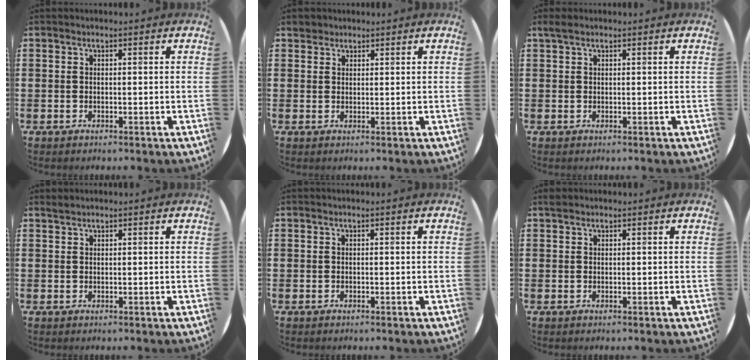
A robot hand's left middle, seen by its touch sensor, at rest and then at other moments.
{"total": 1.6, "force": [1.5, 0.8, 0.0], "torque": [0.006, 0.001, 0.027]}
{"total": 0.9, "force": [0.7, 0.4, 0.4], "torque": [-0.001, 0.002, 0.010]}
{"total": 0.6, "force": [0.6, 0.0, -0.1], "torque": [0.000, 0.001, 0.012]}
{"total": 0.0}
{"total": 0.6, "force": [0.5, 0.2, 0.0], "torque": [-0.001, 0.002, 0.010]}